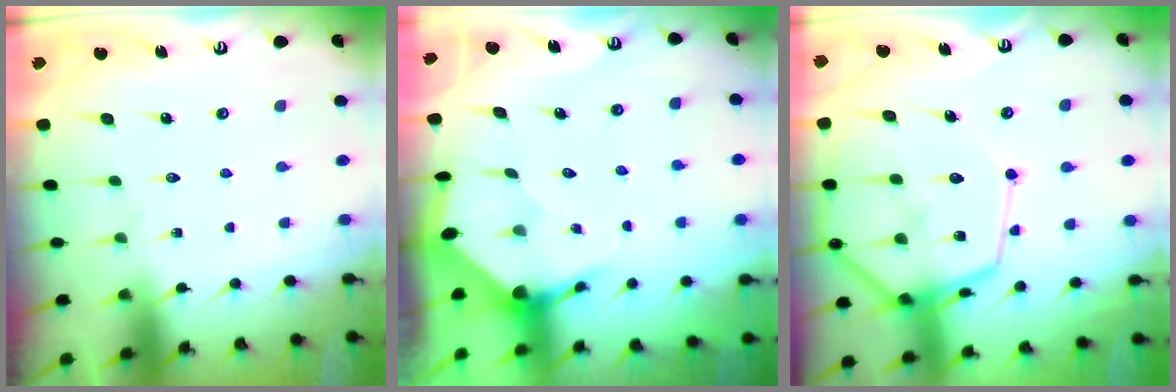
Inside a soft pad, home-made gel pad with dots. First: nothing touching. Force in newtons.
{"total": 3.5, "press": 3.5, "slide": 0.5}
{"total": 17.4, "press": 17.3, "slide": 1.4}